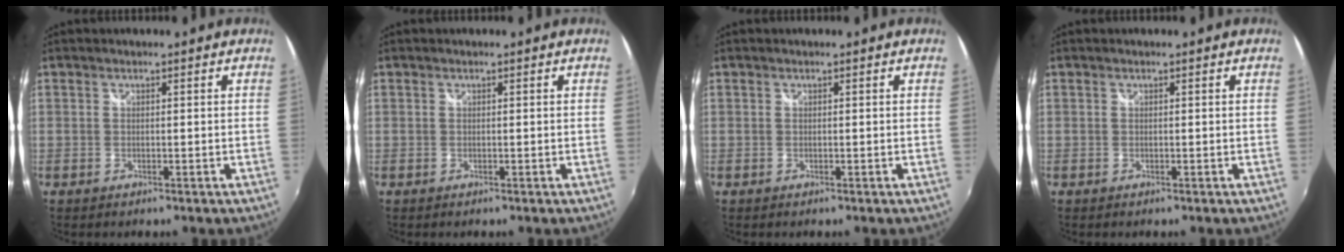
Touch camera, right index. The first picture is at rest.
{"total": 0.0}
{"total": 0.0}
{"total": 0.0}